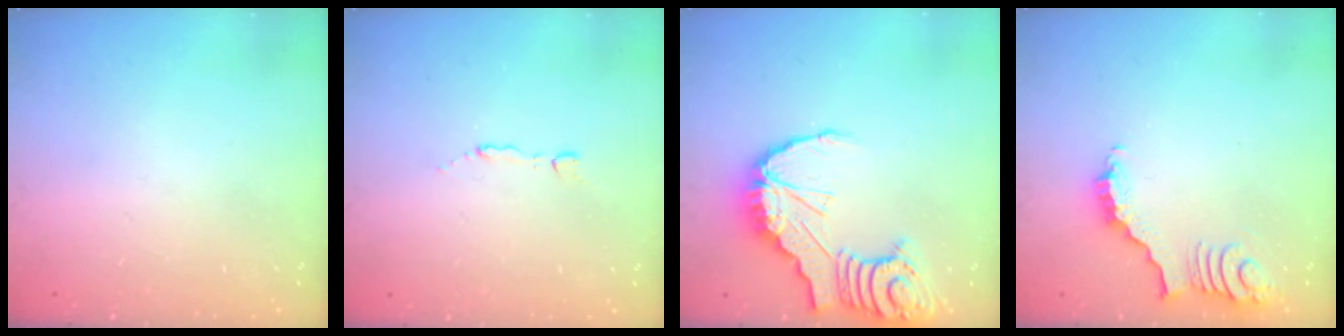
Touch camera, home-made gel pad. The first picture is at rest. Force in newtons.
{"total": 1.2, "press": 1.2, "slide": 0.2}
{"total": 15.1, "press": 15.0, "slide": 1.9}
{"total": 3.4, "press": 3.4, "slide": 0.4}